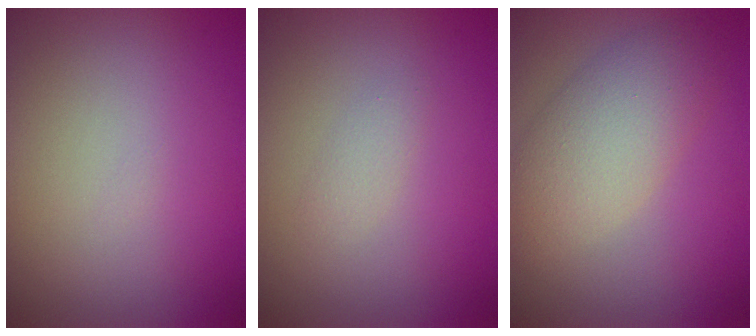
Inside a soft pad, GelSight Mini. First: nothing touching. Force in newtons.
{"total": 1.0, "press": 1.0, "slide": 0.1}
{"total": 5.2, "press": 5.2, "slide": 0.2}